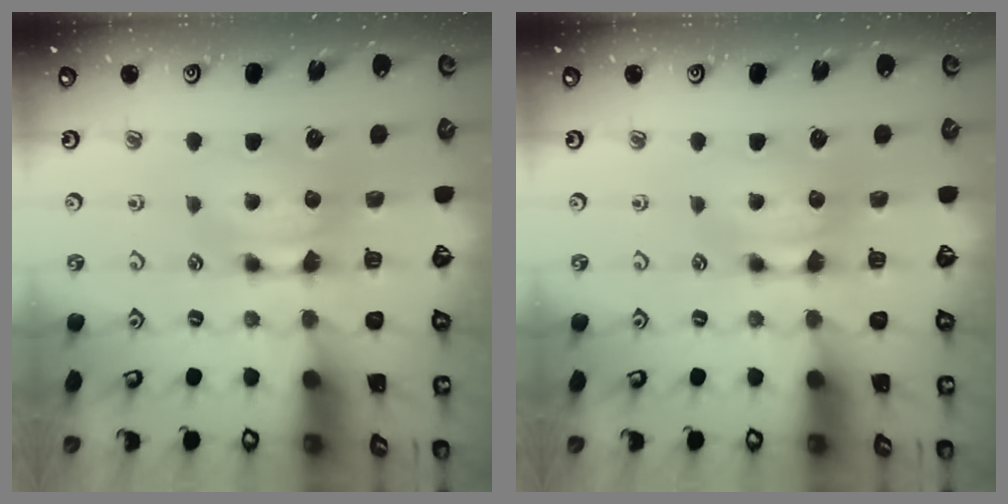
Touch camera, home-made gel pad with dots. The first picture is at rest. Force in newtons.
{"total": 0.0}